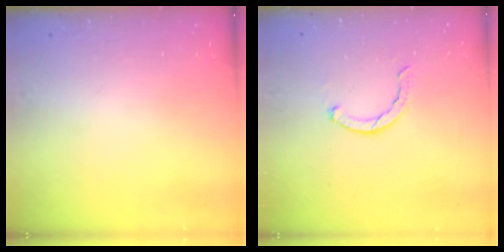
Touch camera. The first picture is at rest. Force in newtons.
{"total": 2.5, "press": 2.5, "slide": 0.4}